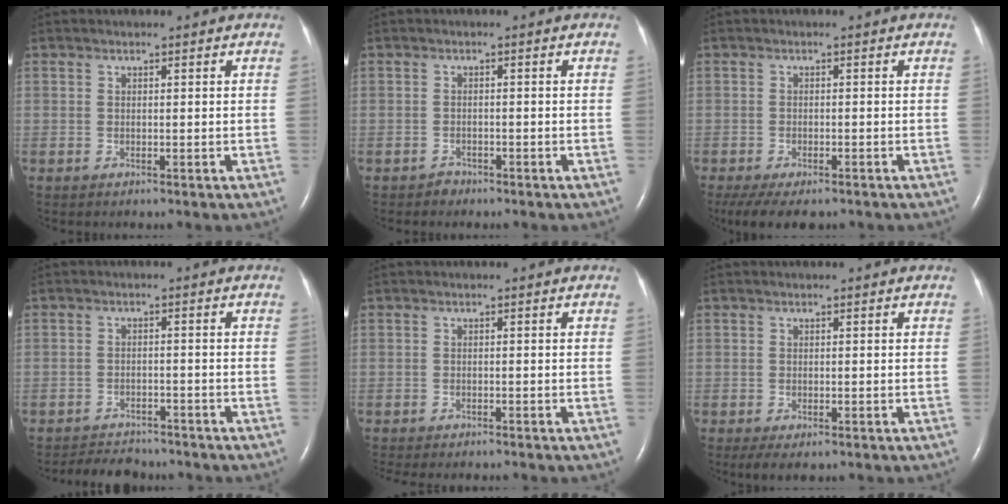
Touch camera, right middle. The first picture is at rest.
{"total": 1.1, "force": [-0.9, 0.6, -0.2], "torque": [0.001, 0.002, -0.020]}
{"total": 8.3, "force": [-6.2, 3.1, 4.6], "torque": [-0.076, -0.010, -0.094]}
{"total": 5.2, "force": [-5.0, 1.5, 0.5], "torque": [-0.014, -0.007, -0.076]}
{"total": 6.9, "force": [-6.1, 1.2, 3.0], "torque": [-0.034, -0.006, -0.083]}
{"total": 2.9, "force": [-1.8, 1.1, 2.0], "torque": [-0.036, -0.008, -0.024]}